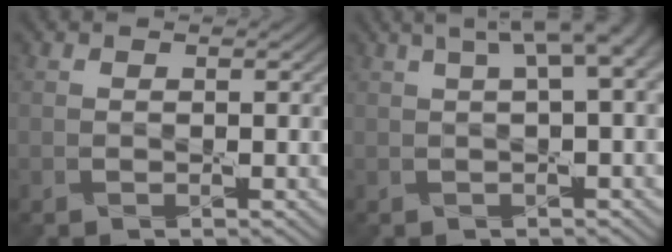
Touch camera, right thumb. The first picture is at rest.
{"total": 6.2, "force": [2.2, 1.7, 5.5], "torque": [-0.073, 0.027, 0.035]}